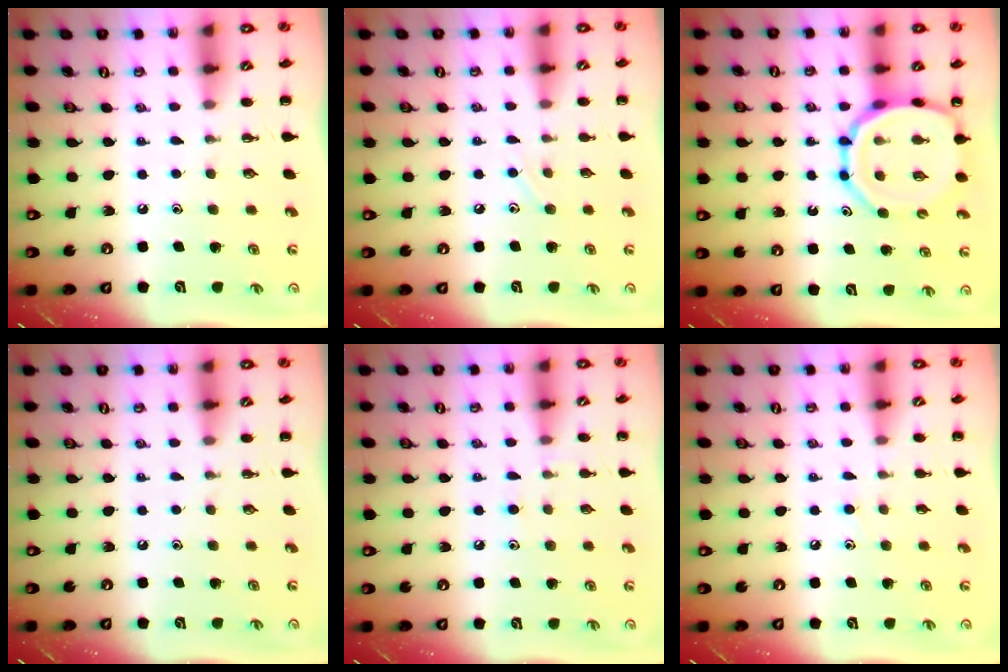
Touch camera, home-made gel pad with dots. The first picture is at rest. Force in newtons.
{"total": 4.6, "press": 4.3, "slide": 1.5}
{"total": 13.8, "press": 13.4, "slide": 3.3}
{"total": 0.0}
{"total": 6.5, "press": 6.1, "slide": 2.3}
{"total": 6.3, "press": 5.9, "slide": 2.3}